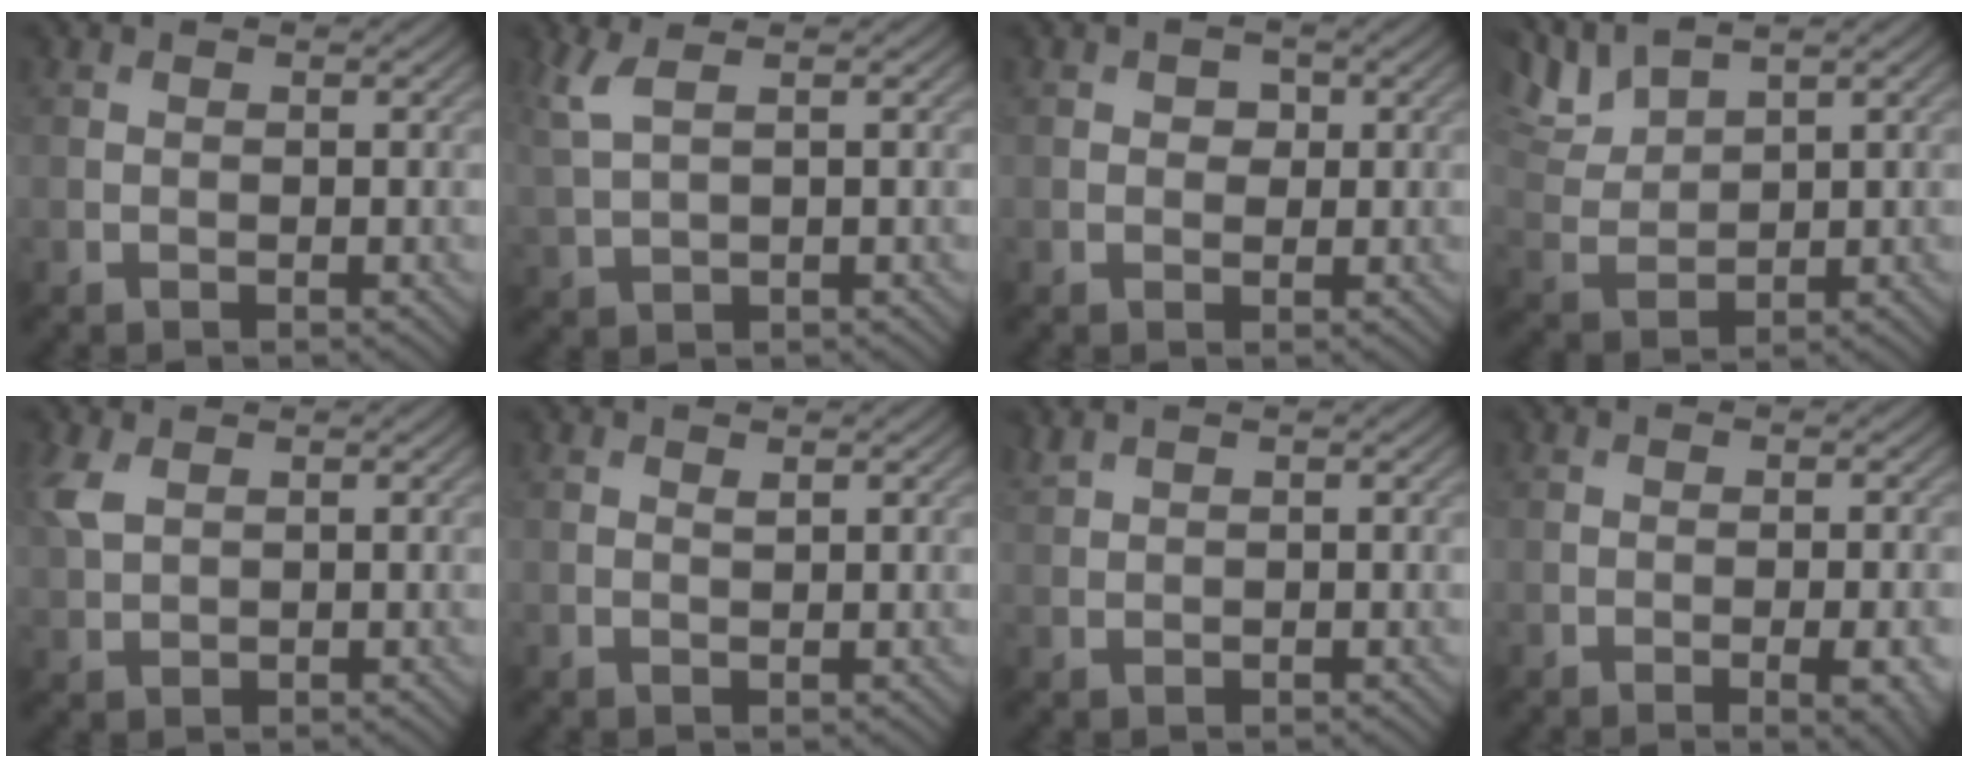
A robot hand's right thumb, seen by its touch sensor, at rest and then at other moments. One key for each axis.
{"total": 3.8, "fx": 1.9, "fy": 1.1, "fz": 3.1, "tx": -0.082, "ty": 0.011, "tz": 0.044}
{"total": 1.5, "fx": 0.4, "fy": 1.3, "fz": 0.8, "tx": -0.010, "ty": -0.002, "tz": 0.003}
{"total": 5.6, "fx": 4.5, "fy": 1.6, "fz": 3.0, "tx": -0.083, "ty": 0.011, "tz": 0.096}
{"total": 3.3, "fx": 1.5, "fy": 1.9, "fz": 2.3, "tx": -0.072, "ty": 0.007, "tz": 0.034}
{"total": 0.6, "fx": 0.5, "fy": 0.1, "fz": 0.2, "tx": -0.004, "ty": -0.004, "tz": 0.011}
{"total": 1.4, "fx": 1.3, "fy": 0.2, "fz": 0.4, "tx": -0.019, "ty": 0.007, "tz": 0.033}
{"total": 4.4, "fx": -1.7, "fy": 1.2, "fz": 3.9, "tx": -0.053, "ty": -0.003, "tz": -0.014}